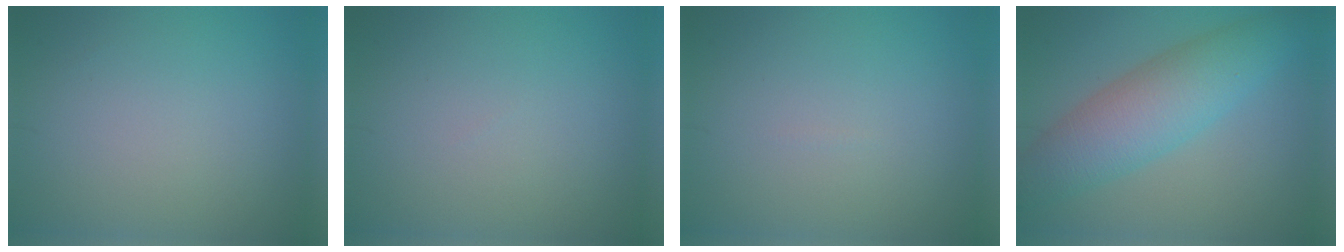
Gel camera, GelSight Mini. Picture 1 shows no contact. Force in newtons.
{"total": 0.0}
{"total": 0.0}
{"total": 6.6, "press": 6.6, "slide": 0.4}